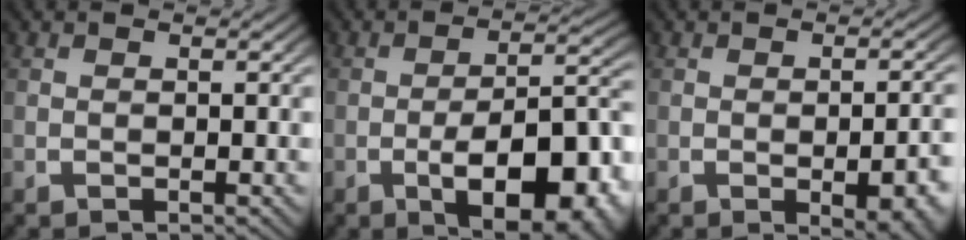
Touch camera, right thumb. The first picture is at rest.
{"total": 12.5, "force": [-3.5, 6.7, 10.0], "torque": [-0.164, -0.044, -0.029]}
{"total": 4.4, "force": [-1.4, 1.9, 3.7], "torque": [-0.054, -0.010, -0.011]}